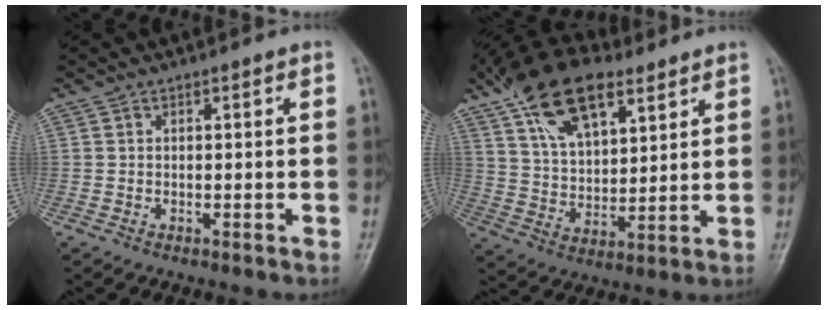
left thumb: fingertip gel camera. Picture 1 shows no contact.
{"total": 16.9, "force": [9.6, 8.3, 11.1], "torque": [-0.170, -0.018, 0.174]}